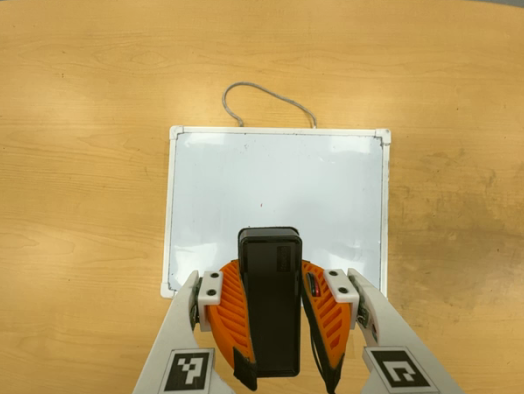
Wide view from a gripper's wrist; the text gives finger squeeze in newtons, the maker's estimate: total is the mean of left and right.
{"total": 7.9, "left": 6.3, "right": 9.5}